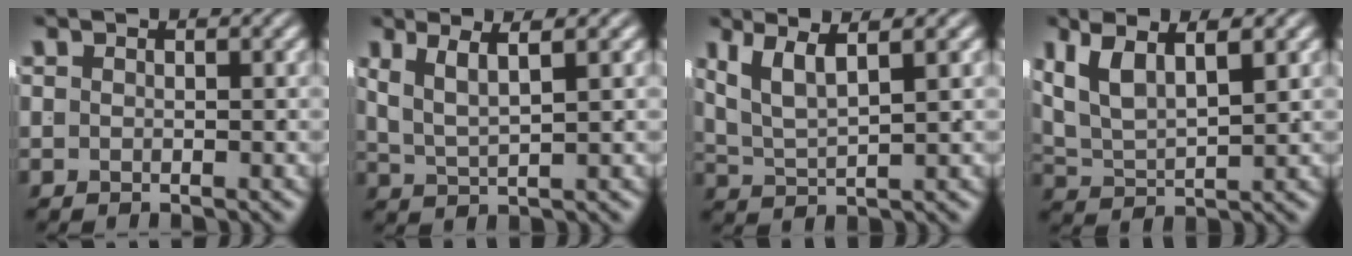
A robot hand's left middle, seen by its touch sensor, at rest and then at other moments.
{"total": 3.3, "force": [1.3, 1.1, 2.8], "torque": [-0.053, -0.008, 0.031]}
{"total": 5.5, "force": [2.3, 3.2, 3.8], "torque": [-0.080, -0.004, 0.041]}
{"total": 6.4, "force": [2.1, 4.3, 4.3], "torque": [-0.098, -0.005, 0.038]}